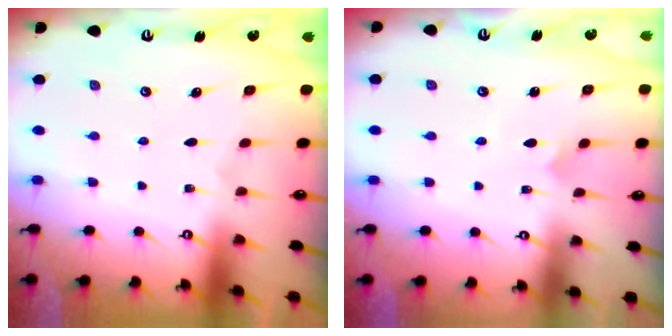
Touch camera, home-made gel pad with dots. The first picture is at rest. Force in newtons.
{"total": 2.7, "press": 2.7, "slide": 0.1}